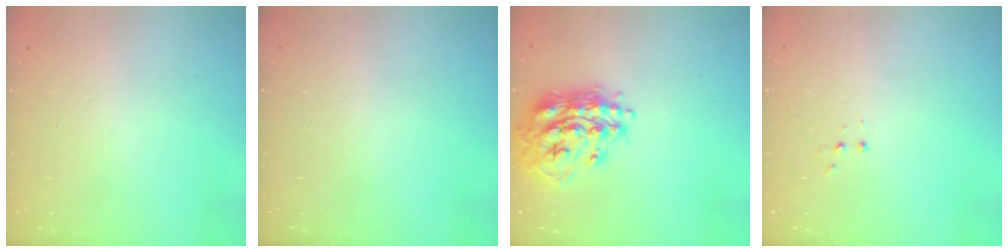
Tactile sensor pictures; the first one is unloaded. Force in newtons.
{"total": 0.0}
{"total": 17.1, "press": 17.0, "slide": 1.4}
{"total": 2.8, "press": 2.8, "slide": 0.5}